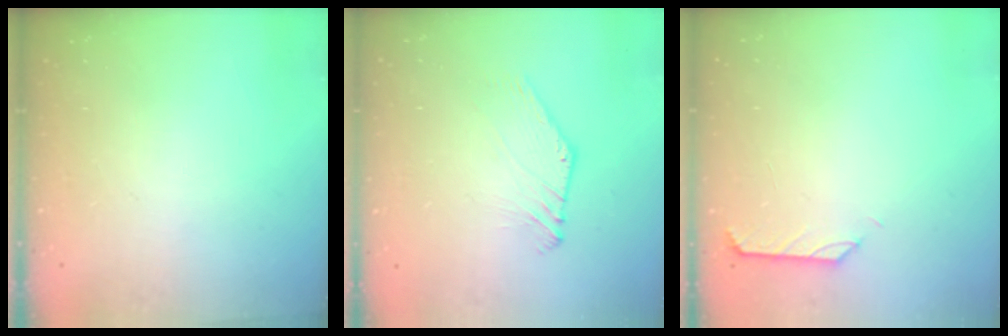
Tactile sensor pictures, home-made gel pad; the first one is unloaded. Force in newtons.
{"total": 2.1, "press": 2.1, "slide": 0.1}
{"total": 0.6, "press": 0.3, "slide": 0.5}